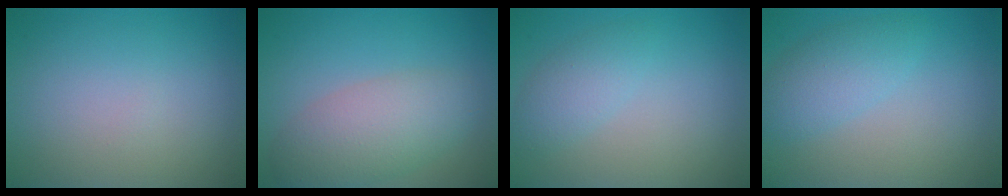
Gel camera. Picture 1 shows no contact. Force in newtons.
{"total": 4.9, "press": 4.9, "slide": 0.3}
{"total": 2.3, "press": 2.3, "slide": 0.1}
{"total": 3.1, "press": 3.1, "slide": 0.2}